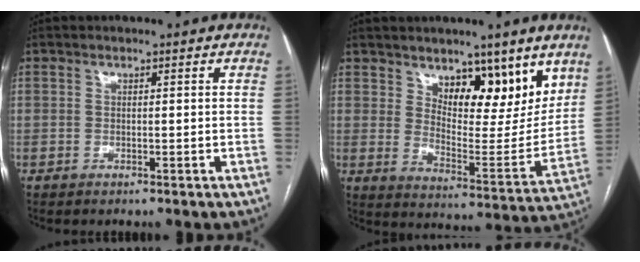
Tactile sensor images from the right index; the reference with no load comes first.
{"total": 12.8, "force": [8.4, 5.1, 8.3], "torque": [-0.094, -0.019, 0.139]}